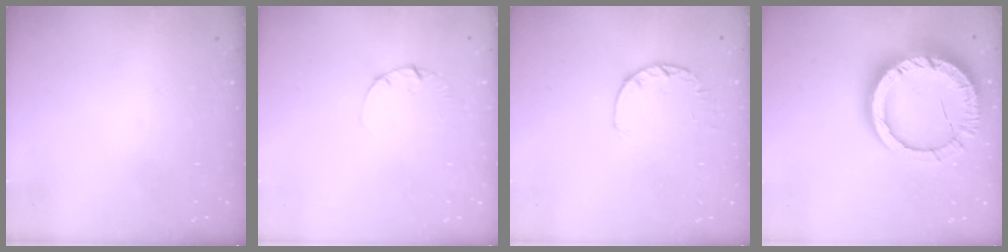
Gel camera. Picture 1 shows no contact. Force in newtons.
{"total": 1.3, "press": 1.3, "slide": 0.2}
{"total": 2.8, "press": 2.7, "slide": 0.5}
{"total": 19.3, "press": 19.2, "slide": 1.7}